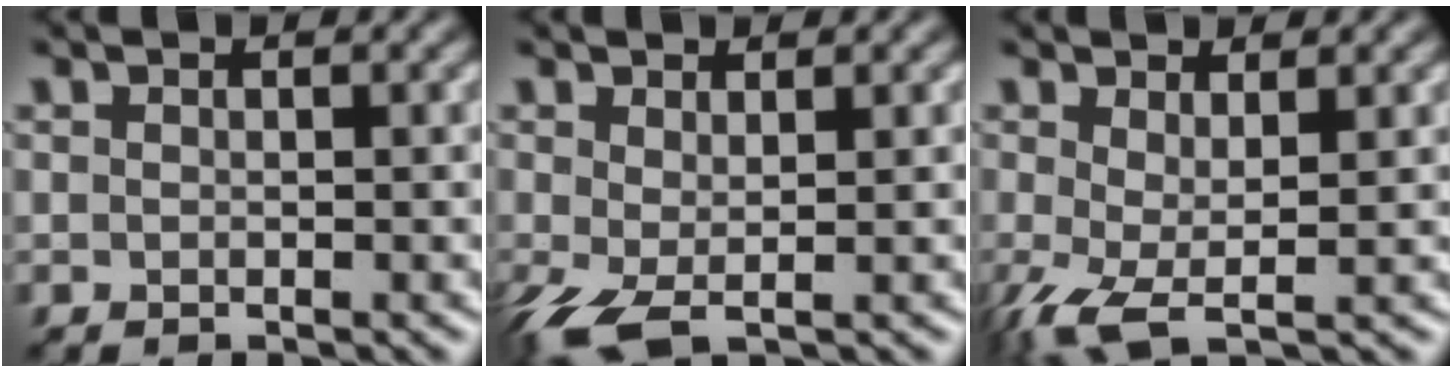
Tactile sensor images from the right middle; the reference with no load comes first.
{"total": 3.6, "force": [-0.6, 1.4, 3.2], "torque": [-0.081, -0.006, -0.014]}
{"total": 3.9, "force": [-0.5, 1.0, 3.7], "torque": [-0.084, -0.008, -0.015]}